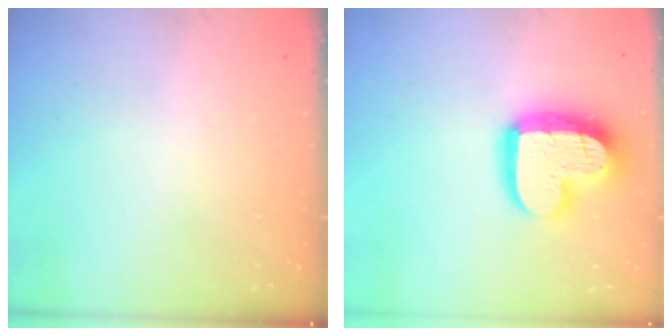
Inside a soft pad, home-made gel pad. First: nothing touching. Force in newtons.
{"total": 16.9, "press": 16.9, "slide": 1.4}